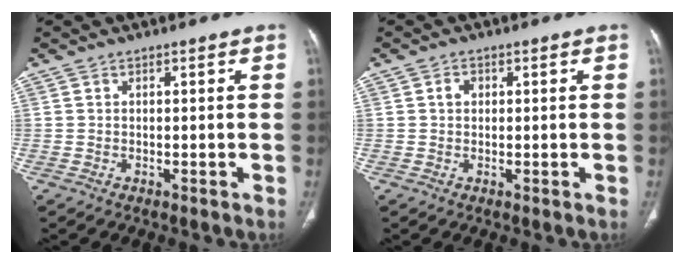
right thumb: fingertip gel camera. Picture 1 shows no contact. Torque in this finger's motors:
{"motor_torque": [-0.59, 0.32, 0.56, -0.42, -0.02]}